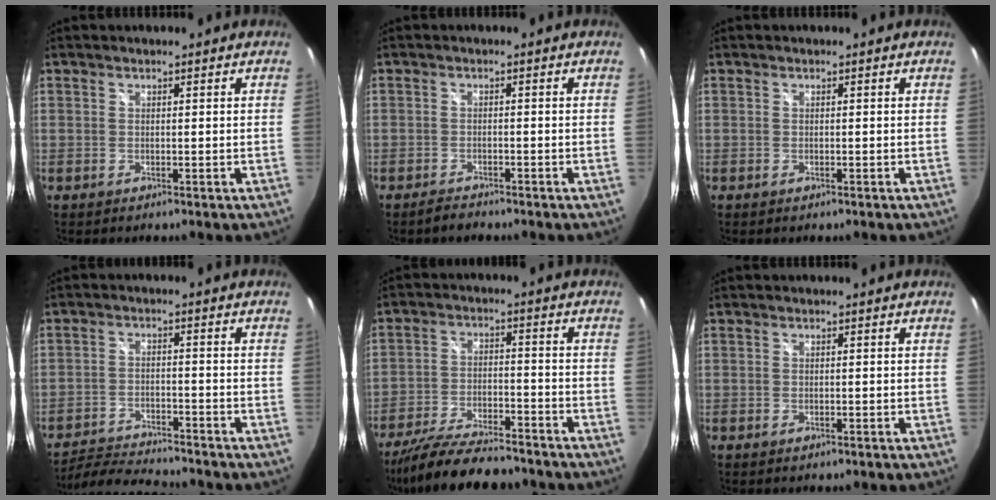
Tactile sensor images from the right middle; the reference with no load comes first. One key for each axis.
{"total": 1.8, "fx": -1.7, "fy": 0.4, "fz": 0.5, "tx": -0.016, "ty": 0.000, "tz": -0.030}
{"total": 0.0}
{"total": 10.7, "fx": -10.0, "fy": 1.6, "fz": 3.7, "tx": -0.097, "ty": -0.009, "tz": -0.163}
{"total": 16.4, "fx": -14.0, "fy": 3.8, "fz": 7.6, "tx": -0.160, "ty": -0.025, "tz": -0.229}
{"total": 0.5, "fx": -0.3, "fy": 0.3, "fz": 0.3, "tx": -0.004, "ty": -0.001, "tz": -0.005}